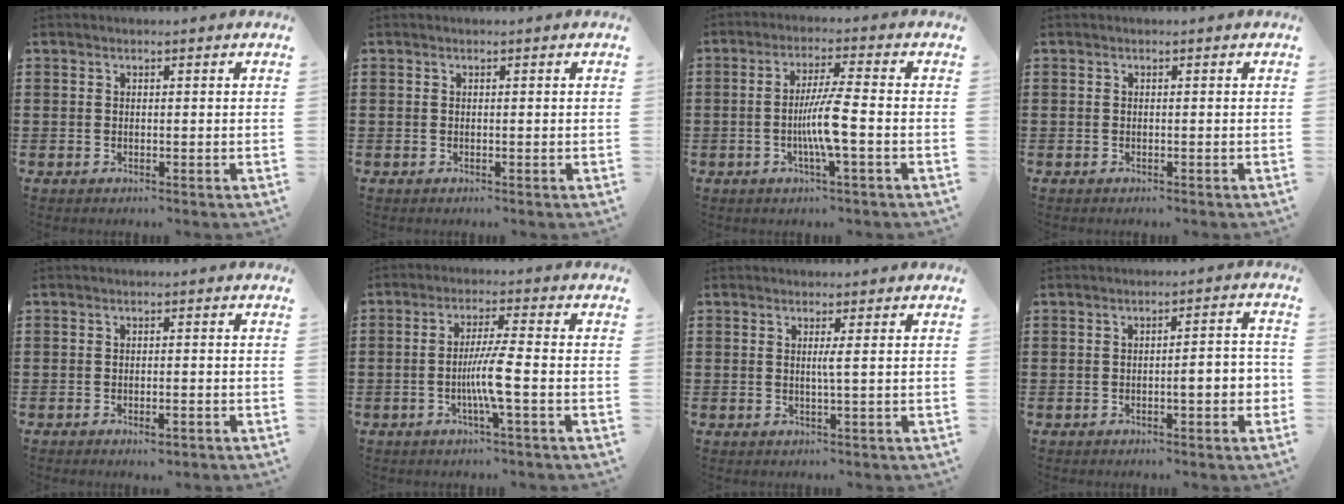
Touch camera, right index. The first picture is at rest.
{"total": 0.0}
{"total": 6.4, "force": [-1.7, 0.0, 6.2], "torque": [-0.120, -0.010, -0.039]}
{"total": 0.0}
{"total": 1.5, "force": [-1.0, 0.3, 1.0], "torque": [-0.020, -0.002, -0.018]}
{"total": 5.9, "force": [-1.8, -0.3, 5.6], "torque": [-0.111, -0.011, -0.040]}
{"total": 1.6, "force": [0.2, -0.5, 1.5], "torque": [-0.028, -0.007, 0.000]}
{"total": 4.0, "force": [-1.2, 0.6, 3.8], "torque": [-0.056, -0.001, -0.024]}